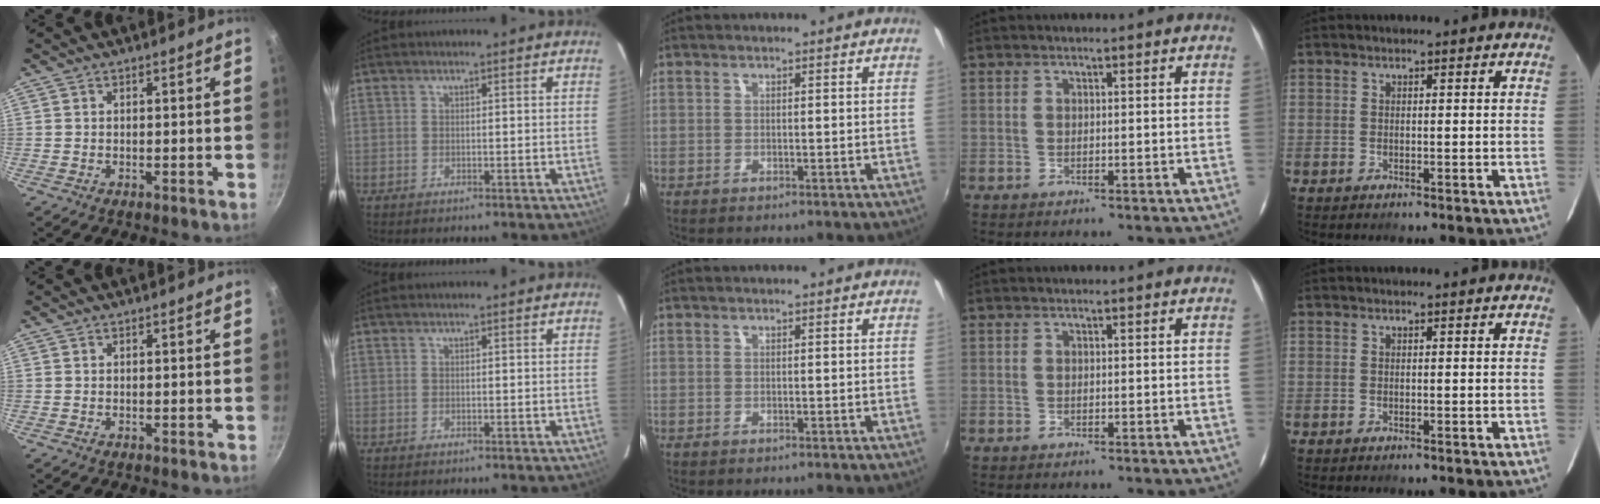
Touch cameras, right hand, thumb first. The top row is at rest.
{}